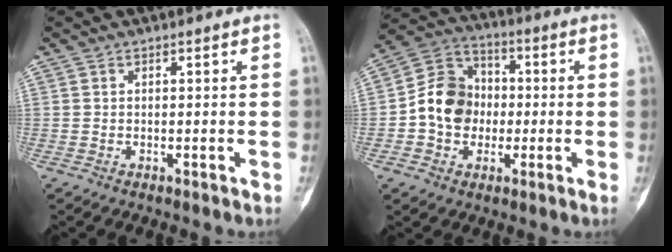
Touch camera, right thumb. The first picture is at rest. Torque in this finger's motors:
{"motor_torque": [0.05, 0.05, 0.02, 0.01, 0.06]}